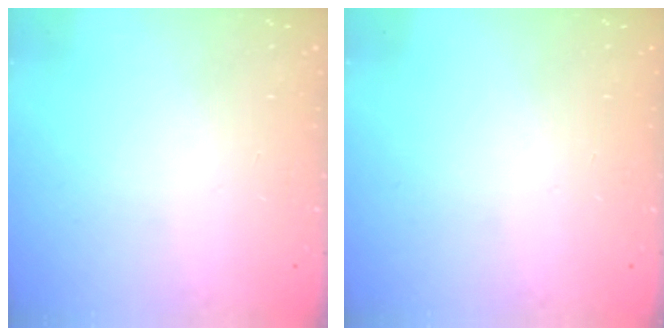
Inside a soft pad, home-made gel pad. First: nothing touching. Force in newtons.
{"total": 0.0}